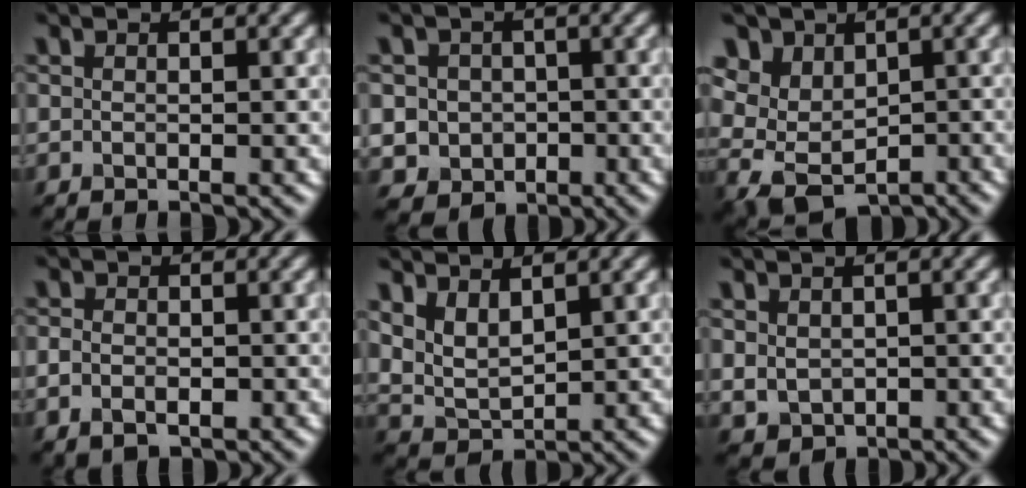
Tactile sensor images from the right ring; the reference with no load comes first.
{"total": 4.1, "force": [-0.8, 3.8, 1.2], "torque": [-0.006, 0.000, -0.024]}
{"total": 5.5, "force": [2.6, 4.0, 2.7], "torque": [-0.055, 0.007, 0.053]}
{"total": 2.4, "force": [-0.5, 1.8, 1.5], "torque": [-0.025, -0.007, -0.008]}
{"total": 3.4, "force": [1.8, 1.8, 2.2], "torque": [-0.056, -0.007, 0.041]}
{"total": 2.3, "force": [0.3, 2.0, 1.1], "torque": [-0.026, -0.007, 0.011]}